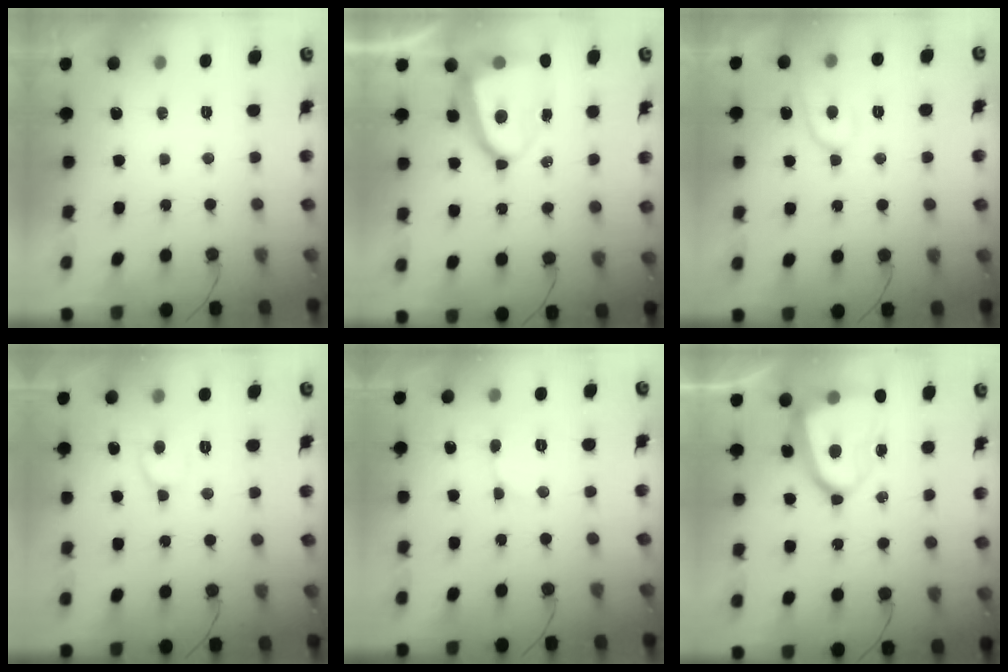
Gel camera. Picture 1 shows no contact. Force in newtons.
{"total": 11.4, "press": 11.3, "slide": 1.5}
{"total": 8.2, "press": 8.1, "slide": 0.9}
{"total": 8.5, "press": 8.5, "slide": 0.7}
{"total": 1.6, "press": 1.6, "slide": 0.1}
{"total": 16.3, "press": 16.2, "slide": 1.7}